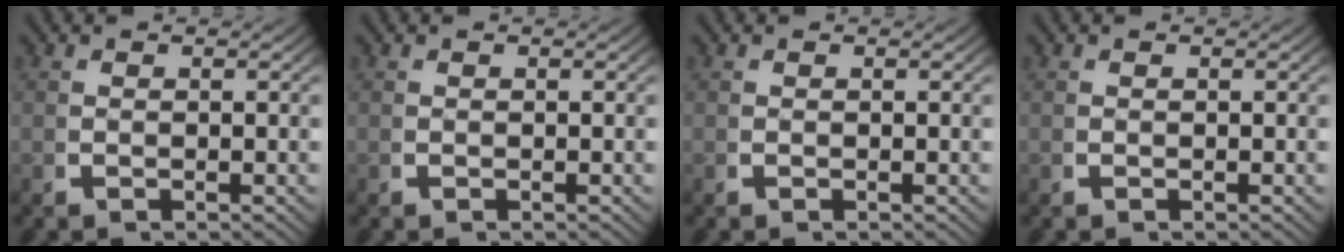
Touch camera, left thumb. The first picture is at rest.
{"total": 0.0}
{"total": 0.0}
{"total": 0.0}